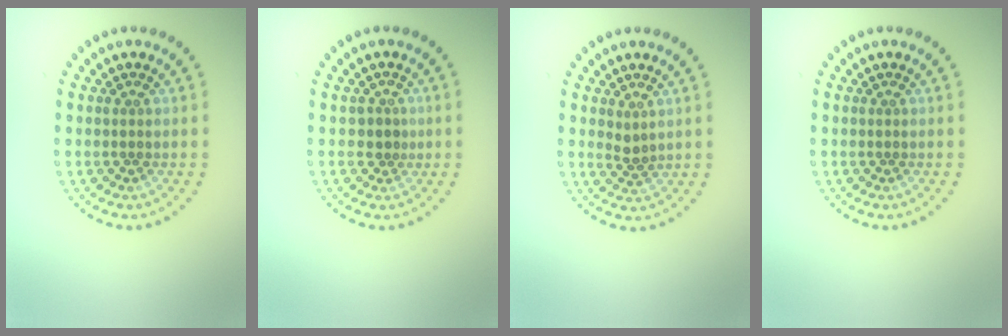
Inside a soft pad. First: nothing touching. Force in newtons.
{"total": 1.1, "press": 0.9, "slide": 0.7}
{"total": 1.3, "press": 1.0, "slide": 0.7}
{"total": 0.0}